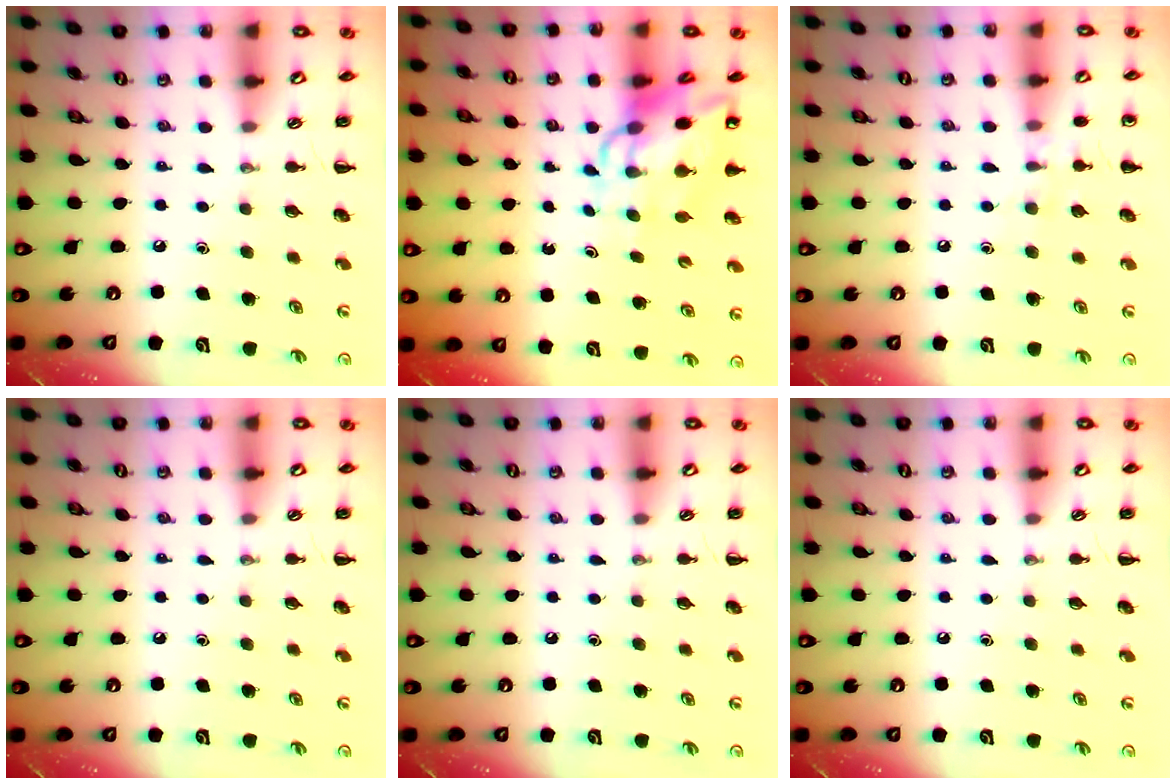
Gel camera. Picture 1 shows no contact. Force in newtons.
{"total": 9.7, "press": 9.3, "slide": 2.7}
{"total": 6.5, "press": 6.3, "slide": 1.8}
{"total": 0.0}
{"total": 0.0}
{"total": 0.0}